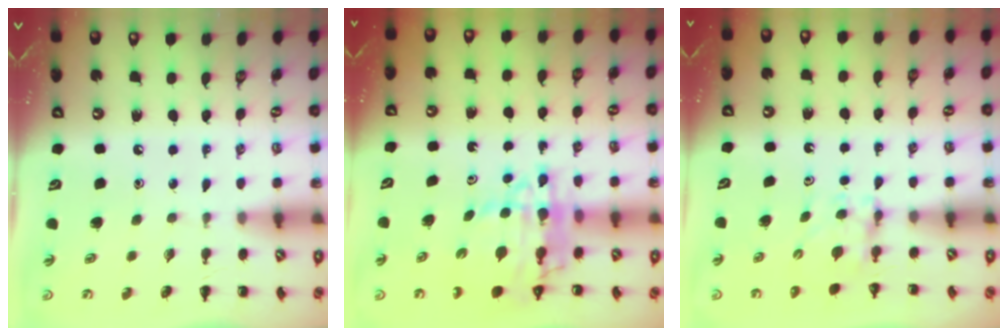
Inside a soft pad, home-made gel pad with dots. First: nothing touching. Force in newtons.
{"total": 9.8, "press": 9.3, "slide": 3.0}
{"total": 3.8, "press": 3.6, "slide": 1.3}